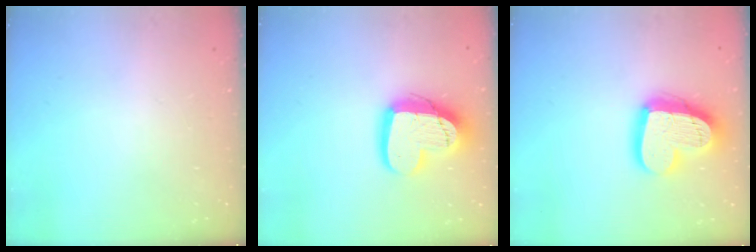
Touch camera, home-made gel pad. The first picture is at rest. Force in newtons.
{"total": 16.4, "press": 16.3, "slide": 1.4}
{"total": 21.4, "press": 21.3, "slide": 2.1}